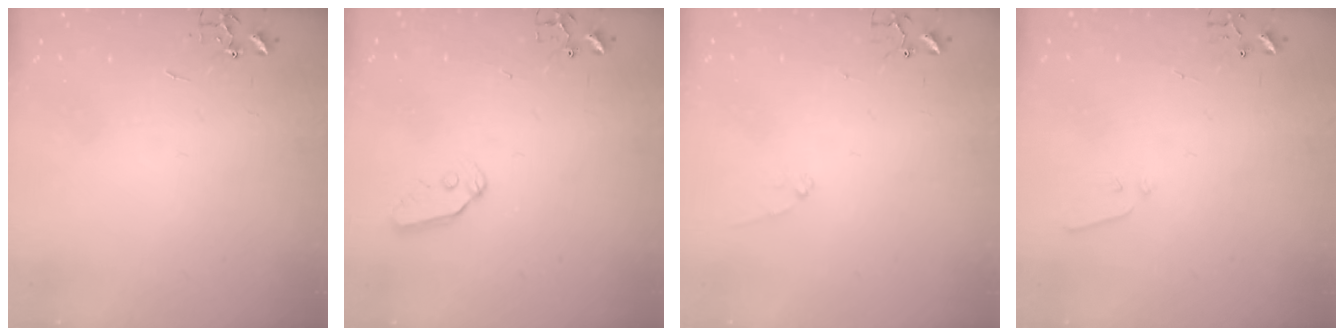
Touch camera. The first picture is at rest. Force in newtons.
{"total": 7.4, "press": 7.4, "slide": 0.5}
{"total": 6.8, "press": 6.8, "slide": 0.7}
{"total": 3.3, "press": 3.2, "slide": 0.5}